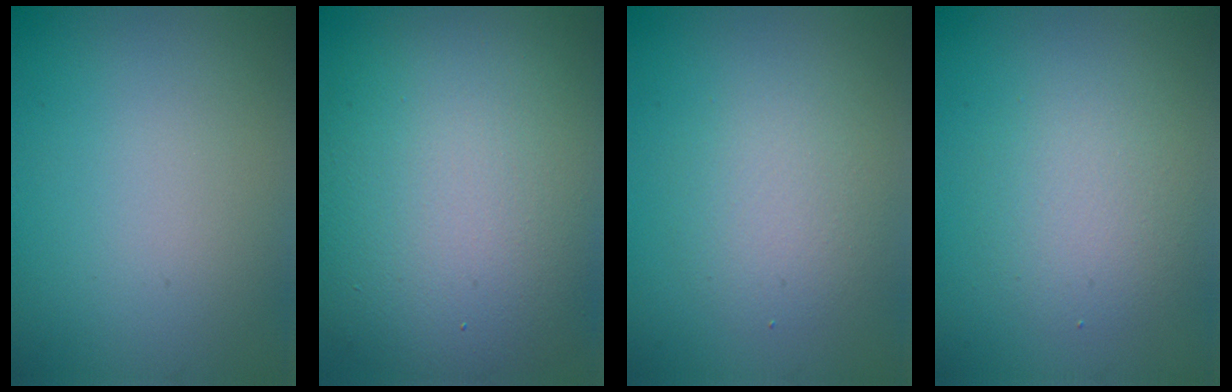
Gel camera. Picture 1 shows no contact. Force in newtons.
{"total": 13.4, "press": 13.4, "slide": 0.4}
{"total": 2.6, "press": 2.6, "slide": 0.2}
{"total": 3.1, "press": 3.1, "slide": 0.1}